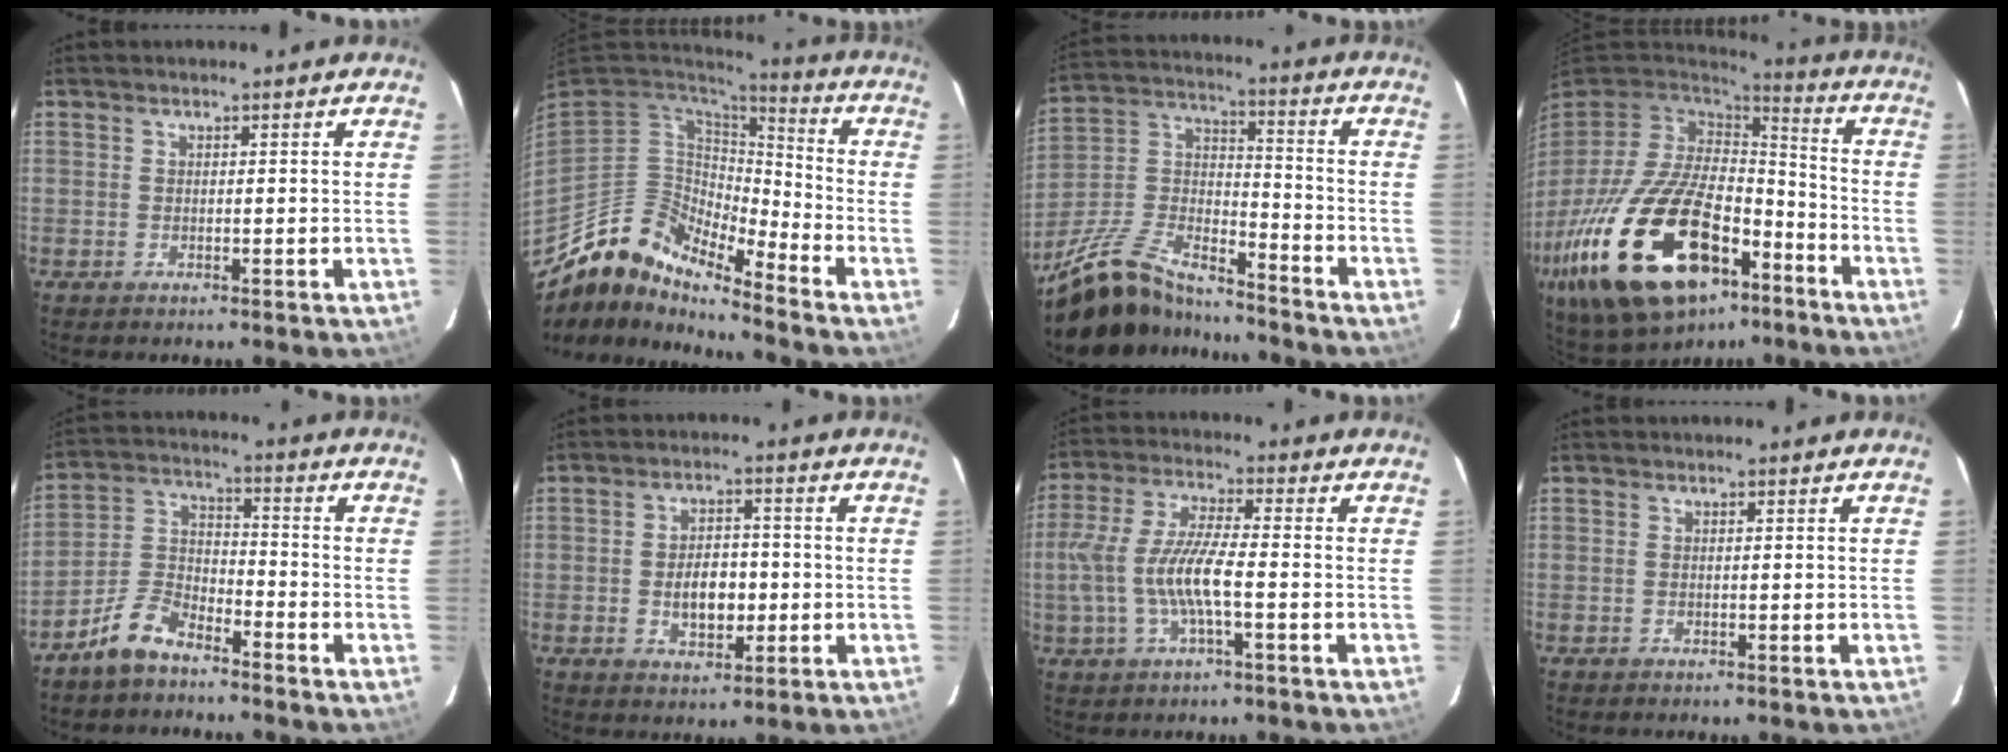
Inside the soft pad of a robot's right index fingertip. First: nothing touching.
{"total": 12.0, "force": [-10.3, 3.4, 5.0], "torque": [-0.079, 0.002, -0.213]}
{"total": 17.6, "force": [-14.6, 6.0, 7.9], "torque": [-0.180, 0.013, -0.263]}
{"total": 32.5, "force": [-16.0, 17.1, 22.5], "torque": [-0.465, -0.026, -0.247]}
{"total": 7.9, "force": [-6.1, 3.4, 3.8], "torque": [-0.096, 0.020, -0.123]}
{"total": 6.8, "force": [-1.2, 4.1, 5.3], "torque": [-0.101, 0.005, -0.013]}
{"total": 11.0, "force": [-2.2, 2.3, 10.5], "torque": [-0.222, -0.001, -0.040]}
{"total": 0.0}